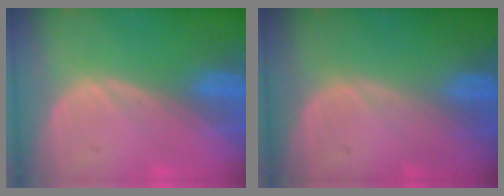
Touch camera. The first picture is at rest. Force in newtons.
{"total": 0.0}